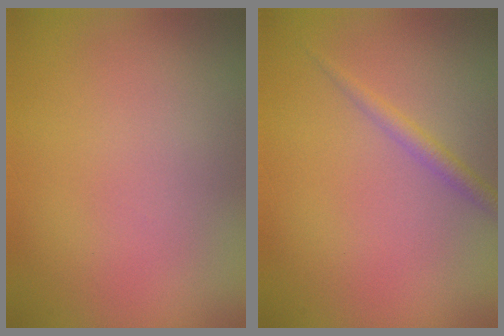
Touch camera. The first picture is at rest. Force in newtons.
{"total": 1.4, "press": 1.4, "slide": 0.0}